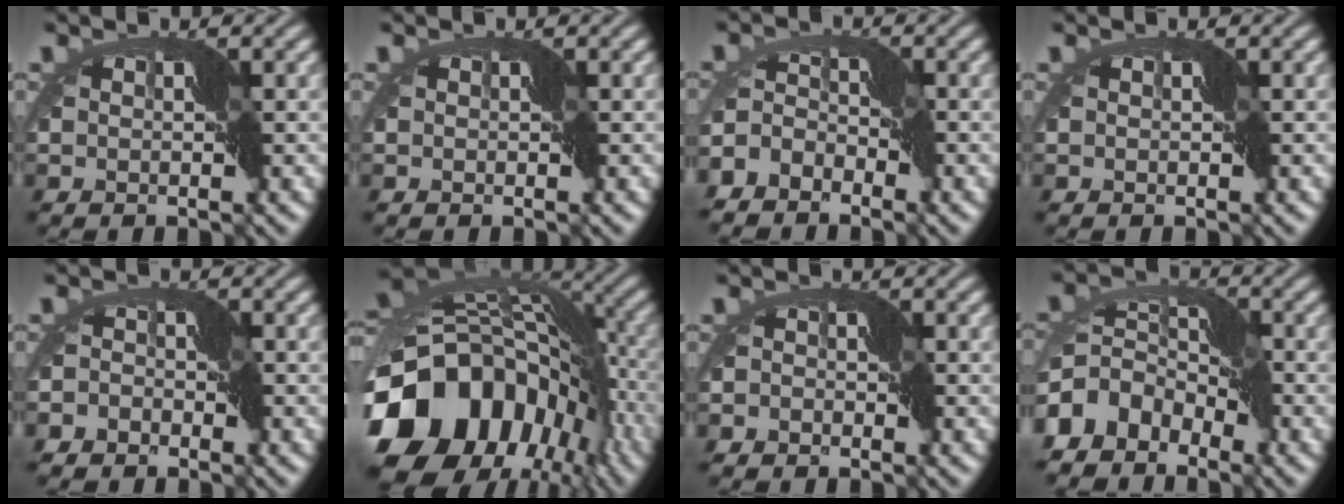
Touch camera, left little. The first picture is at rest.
{"total": 0.0}
{"total": 4.2, "force": [-3.4, 1.9, 1.5], "torque": [-0.031, 0.010, -0.072]}
{"total": 0.0}
{"total": 4.9, "force": [-4.2, 2.4, 0.6], "torque": [0.003, -0.004, -0.071]}
{"total": 17.8, "force": [-7.7, 12.0, 10.6], "torque": [-0.259, -0.015, -0.137]}
{"total": 3.1, "force": [-2.7, 1.4, 0.2], "torque": [0.002, 0.000, -0.046]}
{"total": 6.0, "force": [-3.8, 3.6, 2.9], "torque": [-0.066, 0.006, -0.093]}